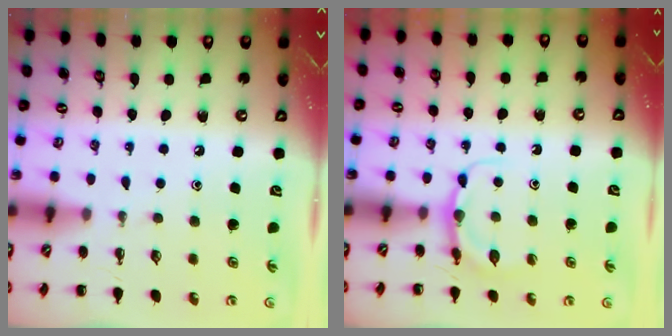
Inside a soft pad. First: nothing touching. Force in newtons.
{"total": 4.8, "press": 4.6, "slide": 1.4}